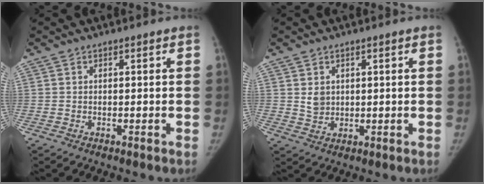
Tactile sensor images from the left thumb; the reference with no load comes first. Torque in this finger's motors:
{"motor_torque": [-0.17, 0.28, 0.41, -0.56, 0.00]}